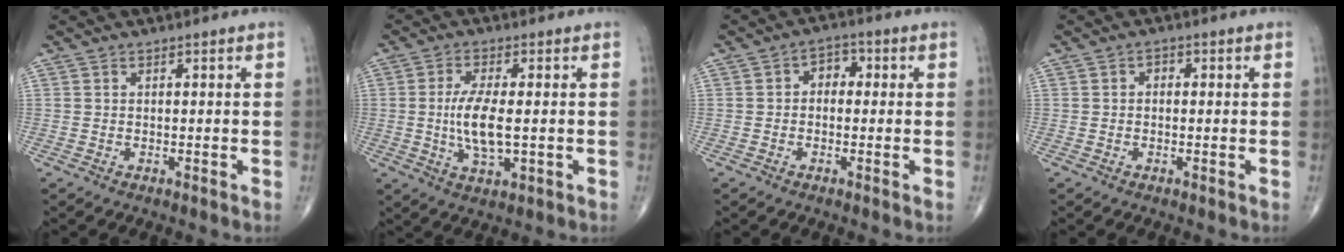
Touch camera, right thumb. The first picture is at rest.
{"total": 8.0, "force": [-0.3, 2.8, 7.5], "torque": [-0.156, -0.011, -0.007]}
{"total": 3.6, "force": [0.0, 2.7, 2.3], "torque": [-0.008, 0.014, -0.013]}
{"total": 1.2, "force": [0.0, 0.9, 0.7], "torque": [0.001, 0.004, -0.007]}